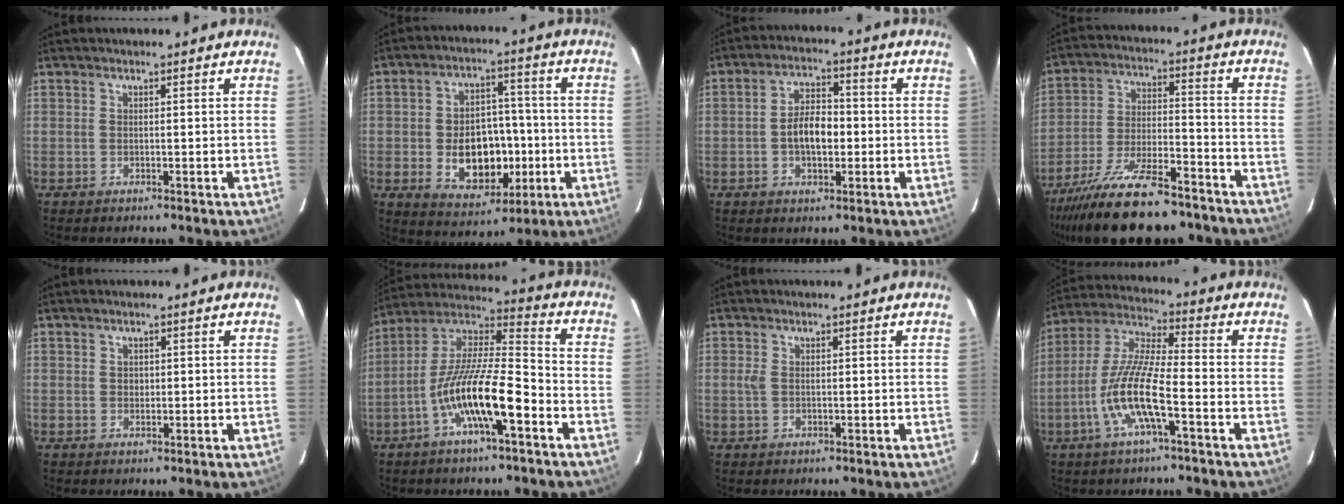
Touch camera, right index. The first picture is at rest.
{"total": 13.1, "force": [-2.9, 9.0, 9.1], "torque": [-0.181, 0.013, -0.022]}
{"total": 6.9, "force": [-1.1, 3.7, 5.7], "torque": [-0.104, 0.013, -0.016]}
{"total": 22.1, "force": [-17.7, 6.4, 11.6], "torque": [-0.222, -0.036, -0.275]}
{"total": 1.2, "force": [0.1, 1.1, 0.3], "torque": [-0.001, 0.003, 0.003]}
{"total": 15.2, "force": [-6.7, 3.0, 13.3], "torque": [-0.247, -0.002, -0.131]}
{"total": 1.8, "force": [-0.1, 1.3, 1.3], "torque": [-0.027, 0.001, -0.001]}
{"total": 12.0, "force": [-4.8, 1.8, 10.9], "torque": [-0.228, -0.002, -0.095]}